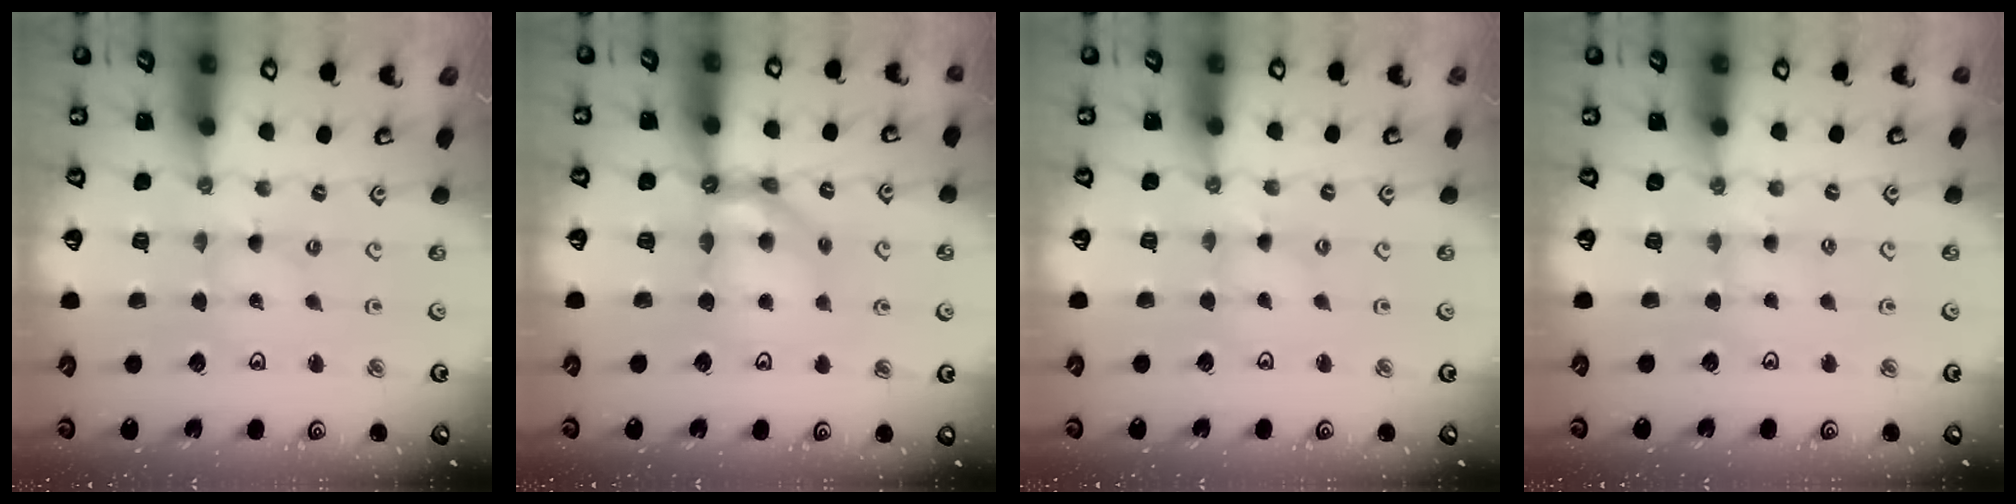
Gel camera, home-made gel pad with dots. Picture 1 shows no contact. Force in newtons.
{"total": 10.1, "press": 10.1, "slide": 0.9}
{"total": 0.7, "press": 0.6, "slide": 0.2}
{"total": 3.0, "press": 2.9, "slide": 0.5}